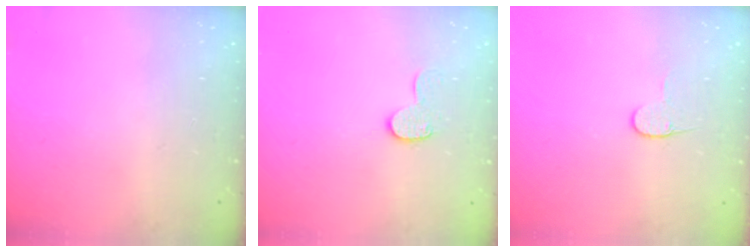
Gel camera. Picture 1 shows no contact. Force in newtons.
{"total": 8.0, "press": 8.0, "slide": 0.2}
{"total": 4.3, "press": 4.3, "slide": 0.4}